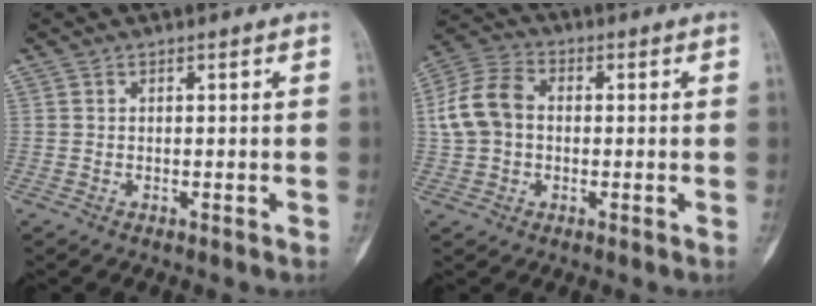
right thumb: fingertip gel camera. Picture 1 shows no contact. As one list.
[{"total": 9.4, "force": [0.3, 7.1, 6.1], "torque": [-0.121, 0.027, -0.004]}]